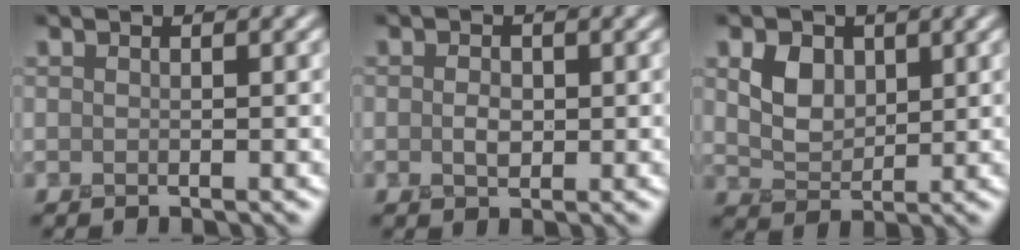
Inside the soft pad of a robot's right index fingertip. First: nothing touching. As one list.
[{"total": 1.5, "force": [-0.3, 1.1, 0.9], "torque": [-0.018, -0.006, -0.006]}, {"total": 3.1, "force": [0.8, 2.3, 1.9], "torque": [-0.039, -0.008, 0.013]}]